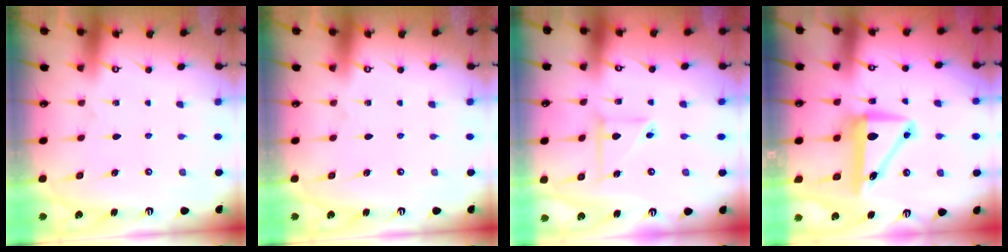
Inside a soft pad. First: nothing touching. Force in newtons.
{"total": 0.0}
{"total": 5.8, "press": 5.8, "slide": 0.4}
{"total": 8.8, "press": 8.6, "slide": 1.7}